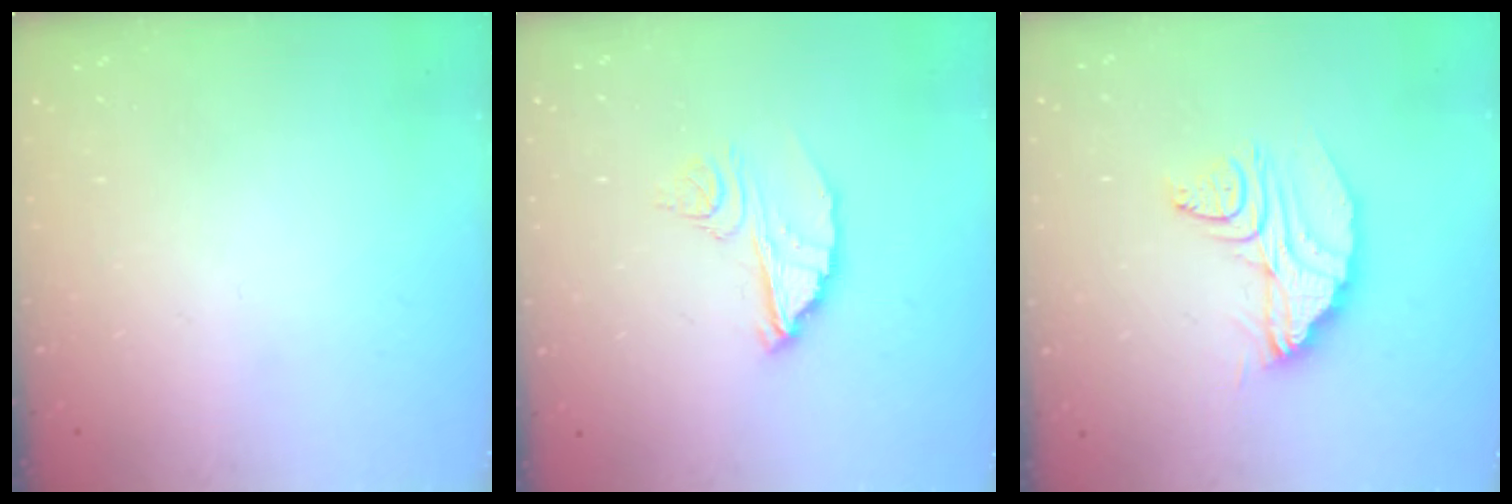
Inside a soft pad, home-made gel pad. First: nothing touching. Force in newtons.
{"total": 9.8, "press": 9.8, "slide": 0.8}
{"total": 12.7, "press": 12.6, "slide": 0.9}